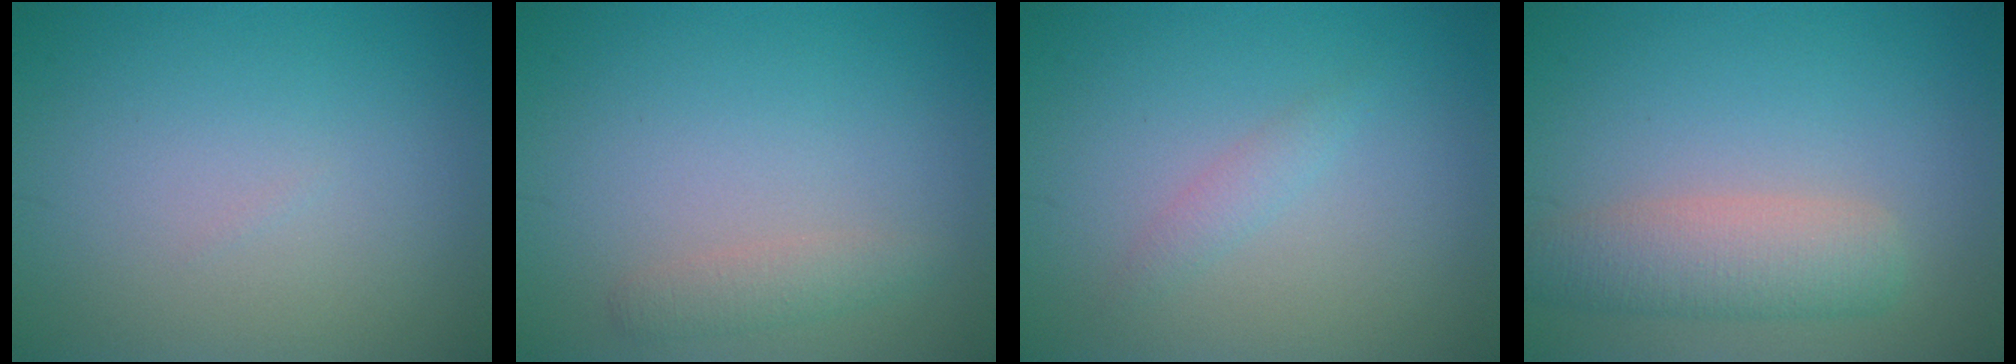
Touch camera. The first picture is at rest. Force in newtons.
{"total": 1.5, "press": 1.5, "slide": 0.0}
{"total": 1.2, "press": 1.2, "slide": 0.1}
{"total": 4.2, "press": 4.2, "slide": 0.2}